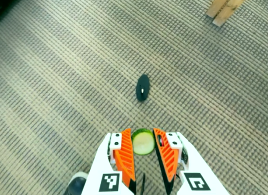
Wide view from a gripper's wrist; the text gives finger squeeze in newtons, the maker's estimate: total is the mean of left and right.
{"total": 10.0, "left": 10.6, "right": 9.4}